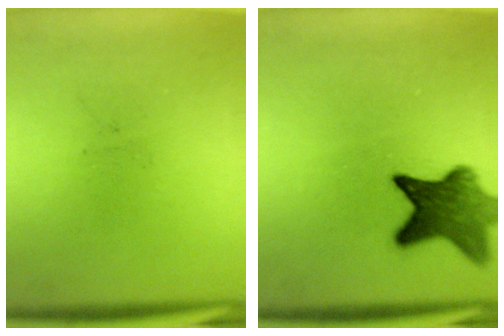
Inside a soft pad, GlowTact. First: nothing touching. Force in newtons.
{"total": 8.3}